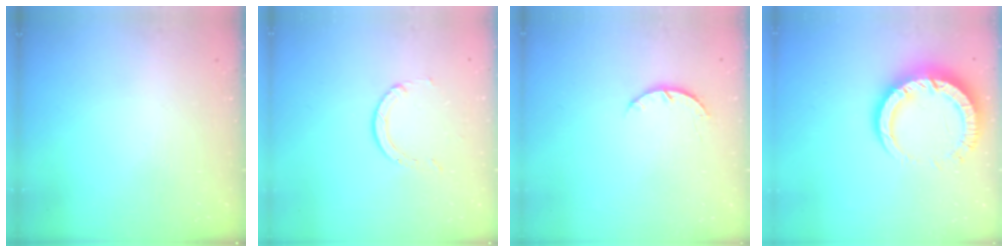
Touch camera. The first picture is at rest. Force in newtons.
{"total": 1.5, "press": 1.5, "slide": 0.2}
{"total": 3.9, "press": 3.9, "slide": 0.4}
{"total": 15.0, "press": 15.0, "slide": 1.4}